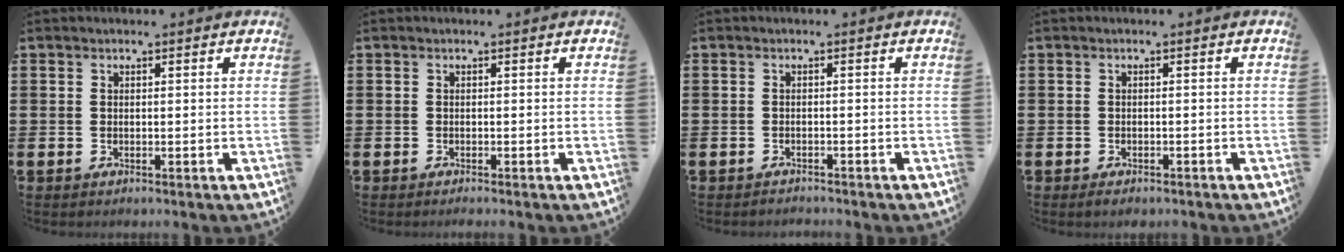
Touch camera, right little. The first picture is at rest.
{"total": 0.0}
{"total": 0.7, "force": [-0.7, 0.0, -0.1], "torque": [0.000, 0.001, -0.016]}
{"total": 0.6, "force": [-0.5, 0.2, 0.3], "torque": [-0.007, -0.001, -0.011]}